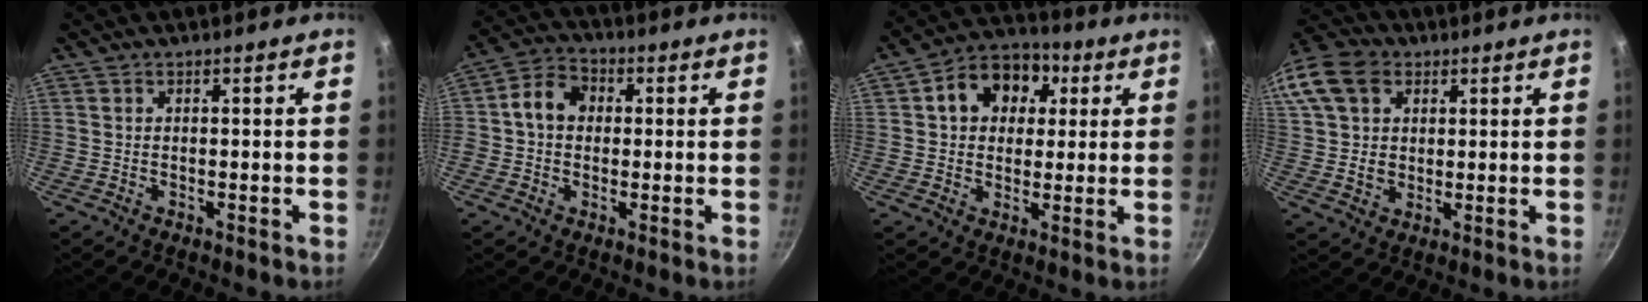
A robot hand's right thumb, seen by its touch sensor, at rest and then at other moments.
{"total": 7.4, "force": [0.7, 6.0, 4.2], "torque": [-0.049, 0.018, -0.006]}
{"total": 12.2, "force": [3.5, 9.6, 6.7], "torque": [-0.073, 0.015, 0.039]}
{"total": 16.6, "force": [5.8, 12.7, 8.9], "torque": [-0.187, 0.022, 0.099]}